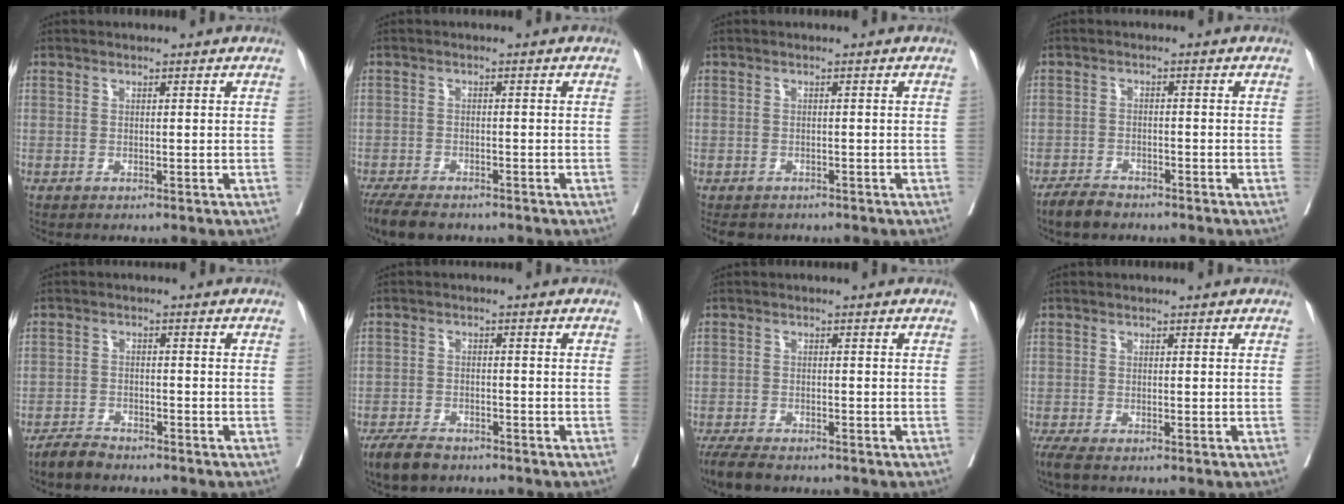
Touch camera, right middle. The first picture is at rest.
{"total": 7.0, "force": [-5.7, 2.3, 3.3], "torque": [-0.053, -0.012, -0.090]}
{"total": 4.5, "force": [-3.7, 2.1, 1.2], "torque": [-0.016, -0.003, -0.051]}
{"total": 2.9, "force": [-2.7, 0.9, 0.7], "torque": [-0.016, -0.001, -0.048]}
{"total": 2.5, "force": [-2.4, 0.6, 0.4], "torque": [-0.010, -0.003, -0.045]}
{"total": 4.6, "force": [-3.9, 1.8, 1.8], "torque": [-0.033, -0.004, -0.068]}
{"total": 5.4, "force": [-4.6, 1.3, 2.6], "torque": [-0.045, -0.013, -0.077]}
{"total": 2.9, "force": [-2.3, 0.5, 1.7], "torque": [-0.034, -0.012, -0.042]}